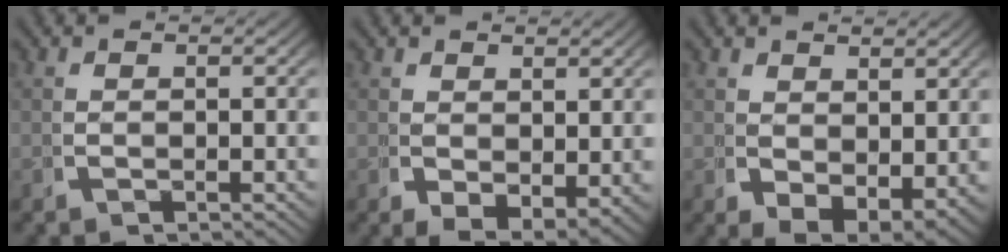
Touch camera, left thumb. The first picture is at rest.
{"total": 2.6, "force": [0.0, 1.8, 1.9], "torque": [-0.024, -0.023, 0.019]}
{"total": 3.9, "force": [-0.2, 2.7, 2.8], "torque": [-0.039, -0.032, 0.020]}